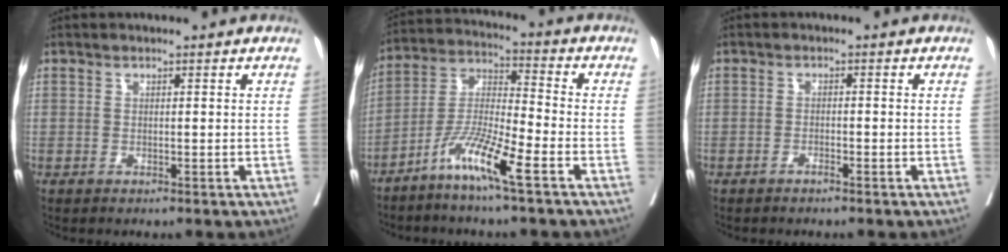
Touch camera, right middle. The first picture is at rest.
{"total": 9.6, "force": [-5.8, 0.0, 7.6], "torque": [-0.158, -0.014, -0.121]}
{"total": 1.0, "force": [-0.9, 0.1, 0.6], "torque": [-0.012, 0.001, -0.016]}